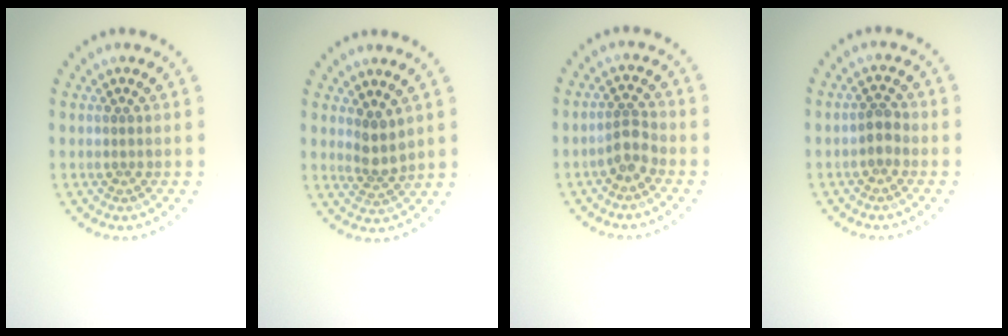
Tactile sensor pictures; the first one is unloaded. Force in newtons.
{"total": 2.1, "press": 1.8, "slide": 1.1}
{"total": 2.0, "press": 1.6, "slide": 1.2}
{"total": 1.4, "press": 1.3, "slide": 0.4}